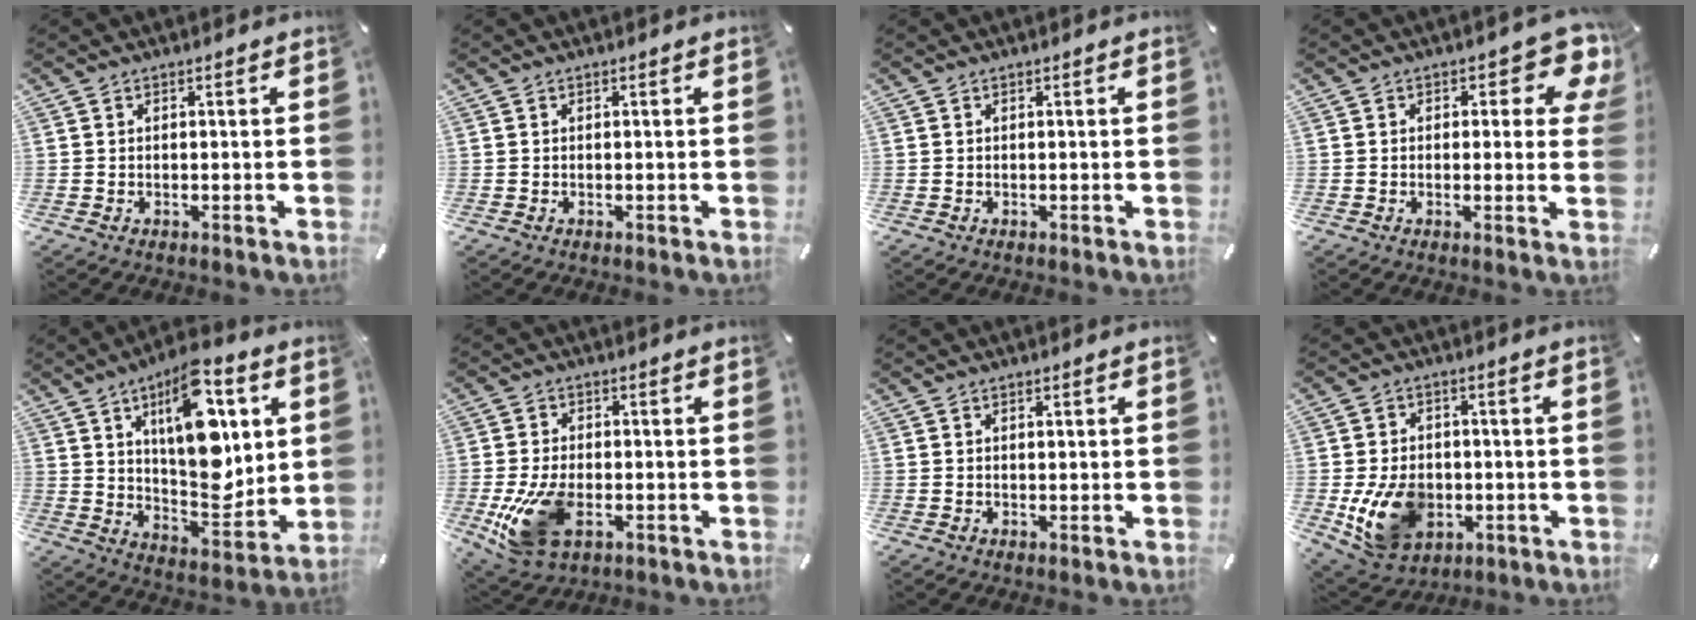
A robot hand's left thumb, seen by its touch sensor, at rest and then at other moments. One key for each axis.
{"total": 0.0}
{"total": 0.0}
{"total": 8.0, "fx": 3.8, "fy": 4.0, "fz": 5.8, "tx": -0.055, "ty": -0.024, "tz": 0.058}
{"total": 18.9, "fx": 7.0, "fy": 9.2, "fz": 14.9, "tx": -0.239, "ty": -0.042, "tz": 0.110}
{"total": 13.3, "fx": -3.6, "fy": 8.5, "fz": 9.6, "tx": -0.203, "ty": -0.004, "tz": -0.061}
{"total": 0.6, "fx": 0.1, "fy": 0.4, "fz": 0.5, "tx": -0.010, "ty": 0.001, "tz": 0.002}
{"total": 13.1, "fx": -3.1, "fy": 9.9, "fz": 8.1, "tx": -0.166, "ty": 0.009, "tz": -0.050}